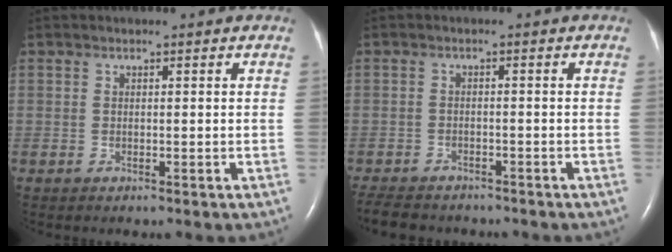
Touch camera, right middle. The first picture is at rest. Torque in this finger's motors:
{"motor_torque": [0.33, -0.37, 0.02, 0.02]}